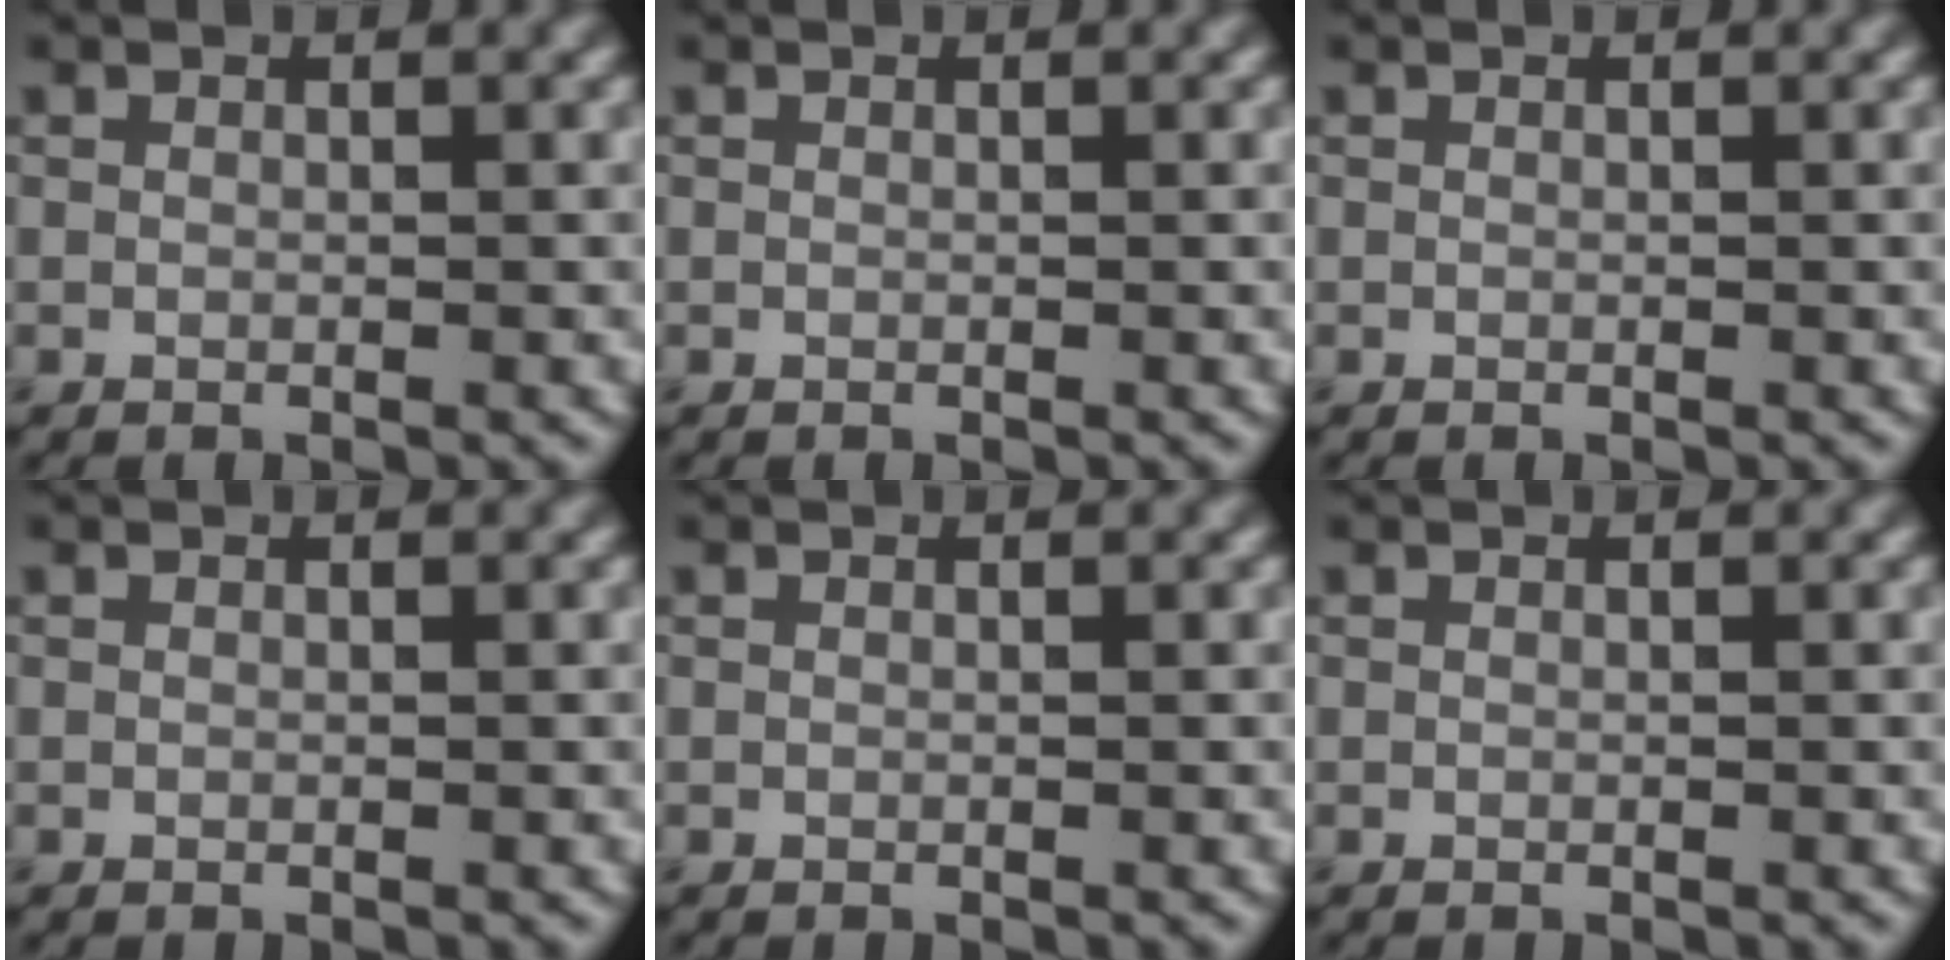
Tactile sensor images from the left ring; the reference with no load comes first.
{"total": 0.0}
{"total": 0.0}
{"total": 0.0}
{"total": 0.0}
{"total": 0.0}